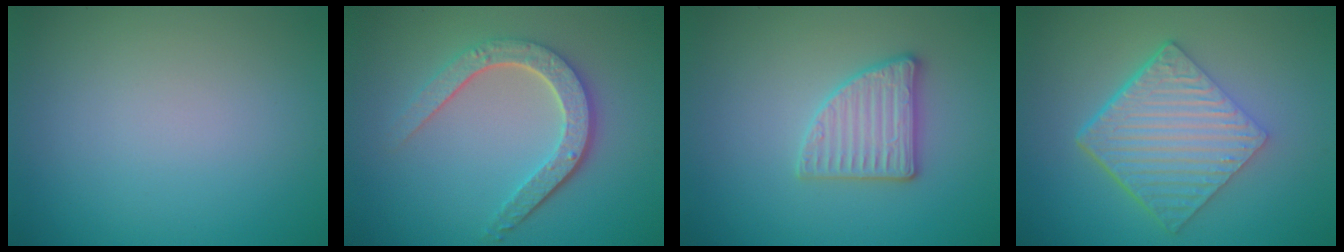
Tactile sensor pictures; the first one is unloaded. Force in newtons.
{"total": 4.7, "press": 3.7, "slide": 2.9}
{"total": 2.9, "press": 2.8, "slide": 0.5}
{"total": 7.0, "press": 4.6, "slide": 5.2}